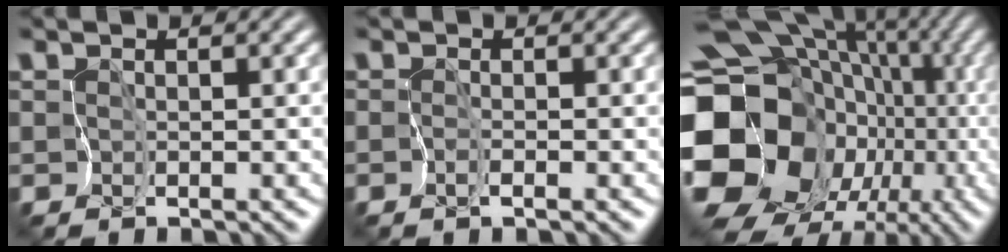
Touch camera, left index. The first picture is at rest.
{"total": 0.7, "force": [-0.6, 0.1, 0.3], "torque": [-0.007, -0.003, -0.014]}
{"total": 20.0, "force": [-2.9, 16.7, 10.7], "torque": [-0.195, 0.006, -0.070]}